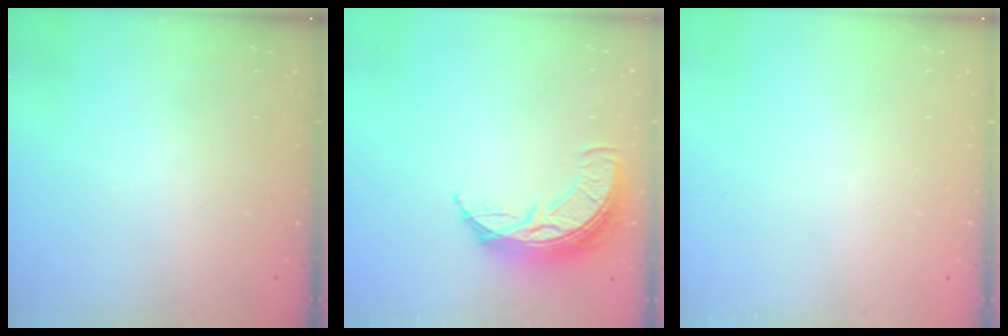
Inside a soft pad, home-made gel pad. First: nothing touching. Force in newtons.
{"total": 10.9, "press": 10.9, "slide": 0.7}
{"total": 0.0}